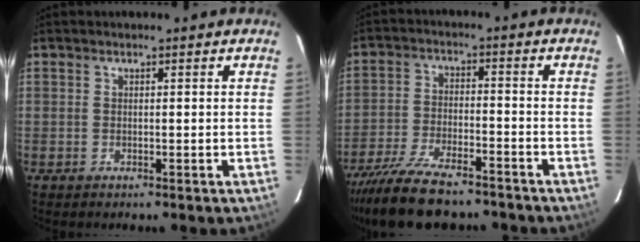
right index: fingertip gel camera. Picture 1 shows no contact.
{"total": 15.6, "force": [-13.0, 4.4, 7.4], "torque": [-0.161, -0.026, -0.218]}